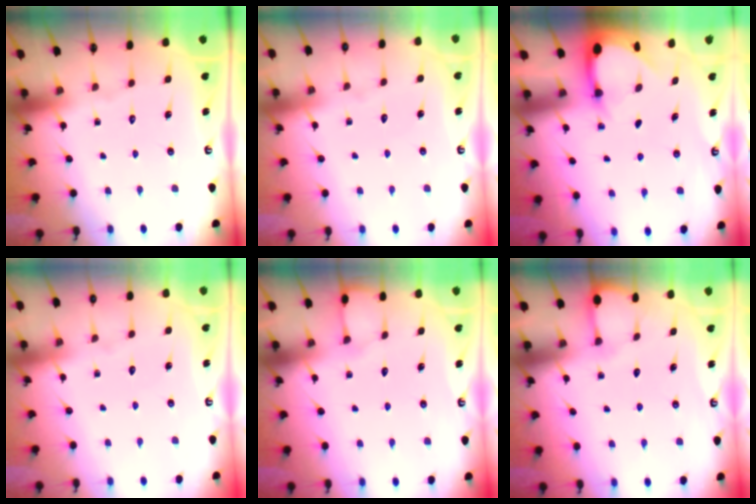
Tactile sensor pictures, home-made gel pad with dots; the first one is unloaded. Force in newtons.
{"total": 2.0, "press": 2.0, "slide": 0.3}
{"total": 3.5, "press": 3.5, "slide": 0.2}
{"total": 2.0, "press": 2.0, "slide": 0.3}
{"total": 2.9, "press": 2.9, "slide": 0.5}
{"total": 2.8, "press": 2.8, "slide": 0.4}